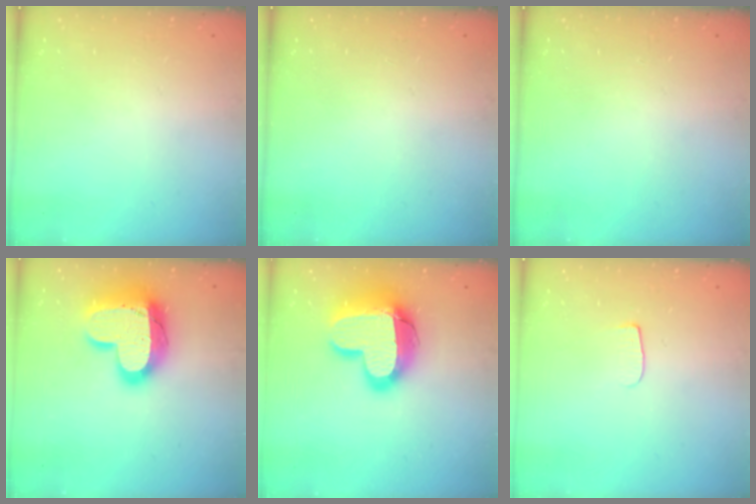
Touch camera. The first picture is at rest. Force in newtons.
{"total": 0.0}
{"total": 0.0}
{"total": 20.0, "press": 20.0, "slide": 1.6}
{"total": 18.9, "press": 18.9, "slide": 1.2}
{"total": 4.5, "press": 4.4, "slide": 0.6}